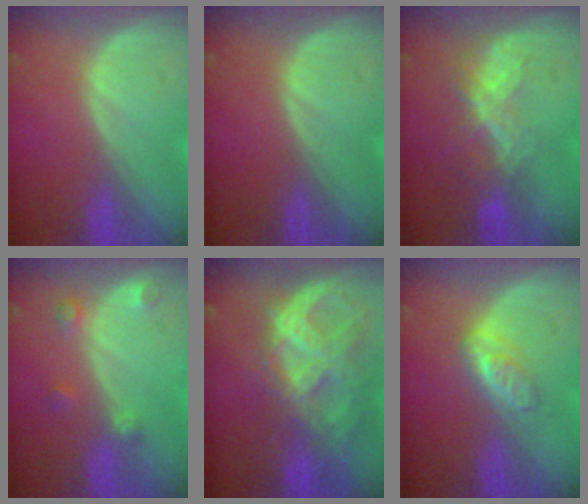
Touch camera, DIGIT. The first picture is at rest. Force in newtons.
{"total": 0.0}
{"total": 6.6, "press": 5.8, "slide": 3.2}
{"total": 2.6, "press": 2.6, "slide": 0.2}
{"total": 10.9, "press": 9.2, "slide": 5.8}
{"total": 4.8, "press": 4.2, "slide": 2.4}